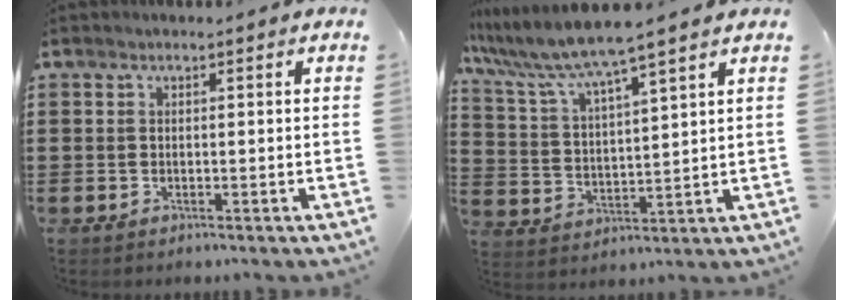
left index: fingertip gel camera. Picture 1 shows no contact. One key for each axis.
{"total": 7.1, "fx": 6.2, "fy": -0.5, "fz": 3.6, "tx": -0.095, "ty": -0.038, "tz": 0.102}